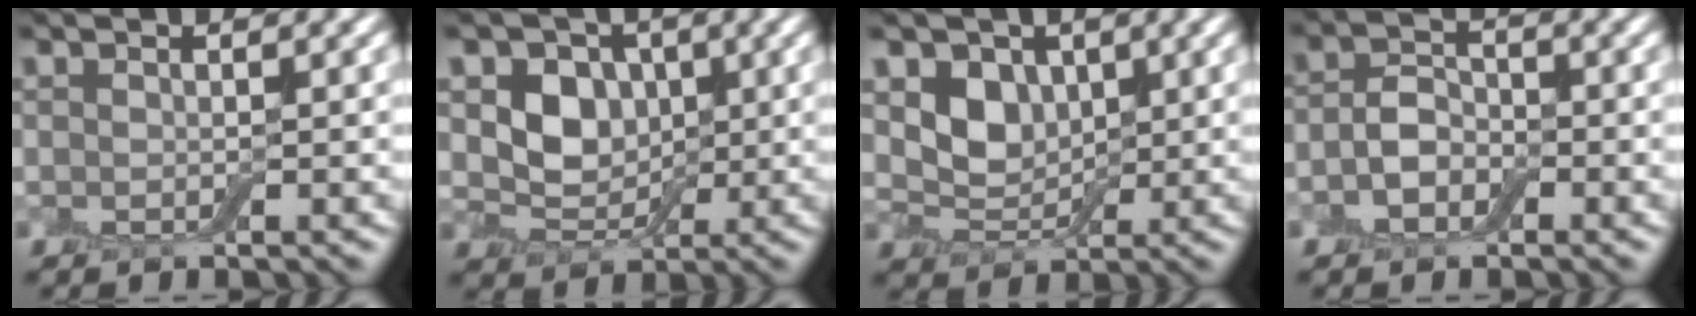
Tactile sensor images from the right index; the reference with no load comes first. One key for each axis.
{"total": 4.4, "fx": 0.6, "fy": 3.7, "fz": 2.4, "tx": -0.044, "ty": -0.008, "tz": 0.000}
{"total": 3.6, "fx": 0.8, "fy": 2.9, "fz": 1.9, "tx": -0.039, "ty": -0.011, "tz": 0.009}
{"total": 2.7, "fx": -1.3, "fy": 2.0, "fz": 1.4, "tx": -0.024, "ty": 0.001, "tz": -0.031}